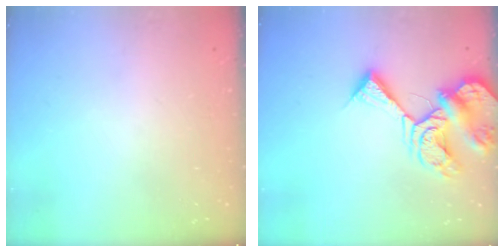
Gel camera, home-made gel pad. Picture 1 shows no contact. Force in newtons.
{"total": 11.8, "press": 11.7, "slide": 1.4}